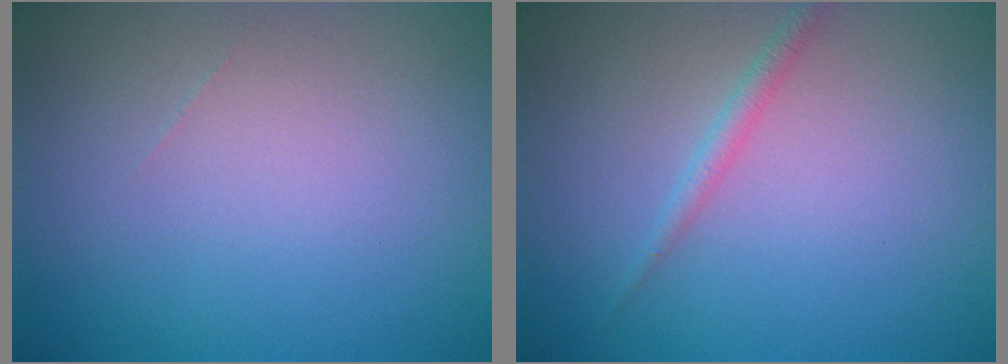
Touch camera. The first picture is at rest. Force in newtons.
{"total": 1.3, "press": 1.3, "slide": 0.1}